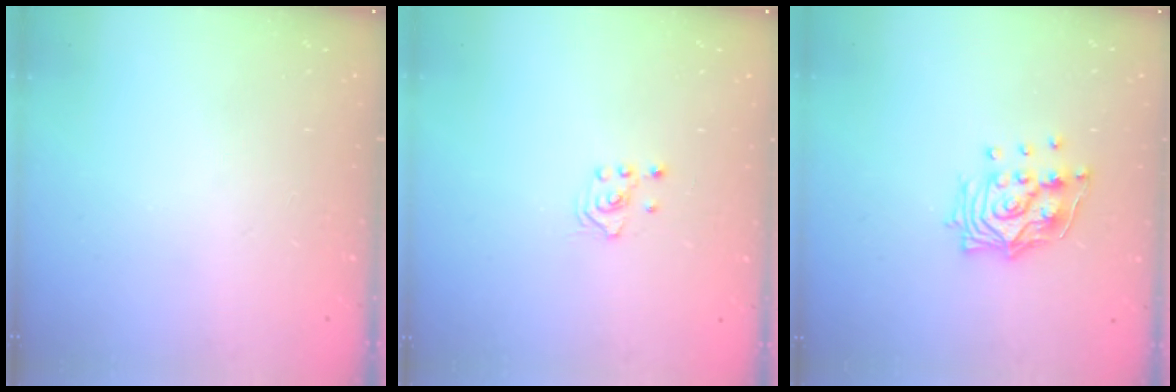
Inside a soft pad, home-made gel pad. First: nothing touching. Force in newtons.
{"total": 2.0, "press": 2.0, "slide": 0.3}
{"total": 13.3, "press": 13.3, "slide": 1.2}